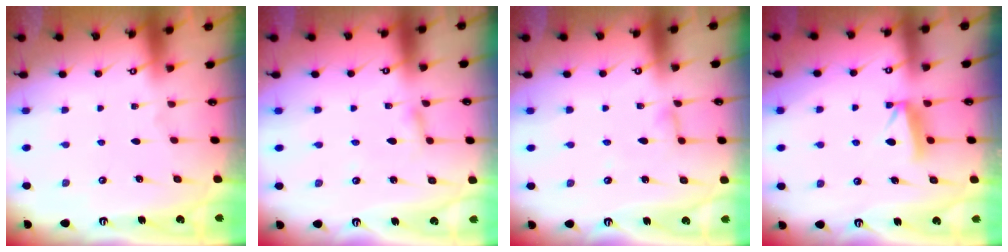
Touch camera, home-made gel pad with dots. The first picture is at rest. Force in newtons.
{"total": 2.0, "press": 2.0, "slide": 0.2}
{"total": 3.1, "press": 3.1, "slide": 0.3}
{"total": 8.0, "press": 8.0, "slide": 0.7}